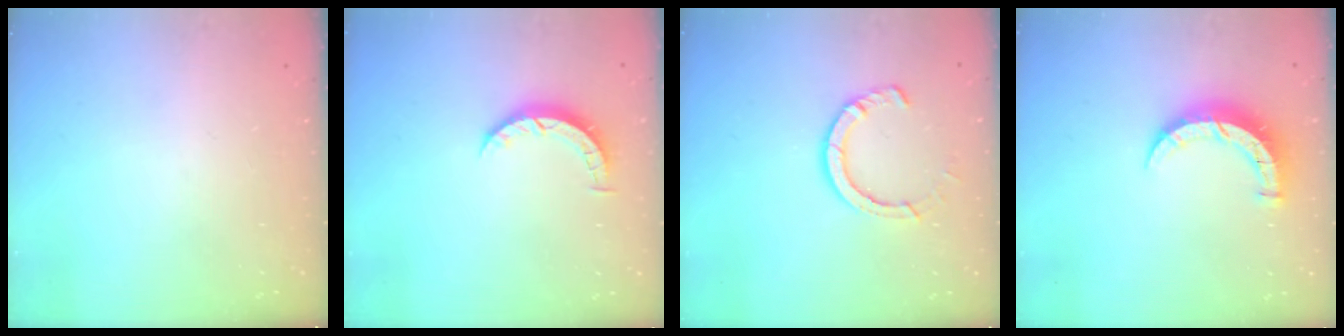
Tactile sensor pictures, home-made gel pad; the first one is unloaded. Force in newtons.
{"total": 3.6, "press": 3.6, "slide": 0.4}
{"total": 7.5, "press": 7.4, "slide": 1.0}
{"total": 7.9, "press": 7.9, "slide": 0.2}